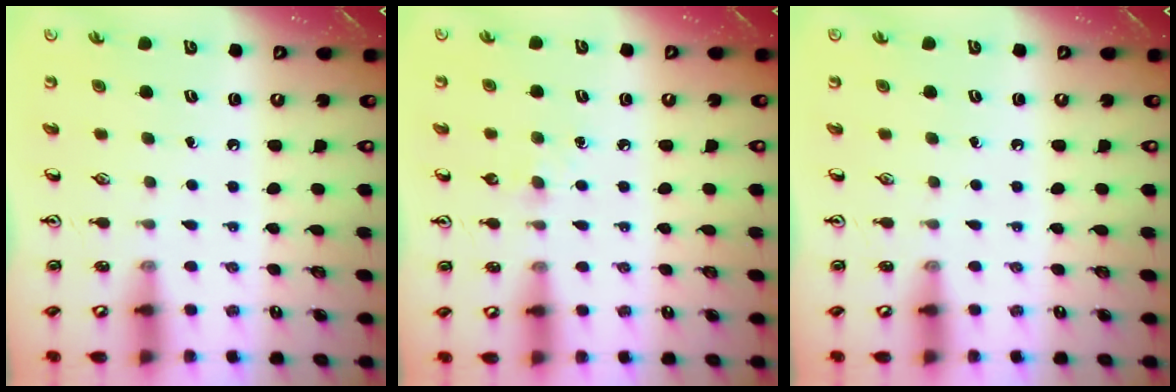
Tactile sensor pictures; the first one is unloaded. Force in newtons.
{"total": 6.0, "press": 5.9, "slide": 0.7}
{"total": 0.0}